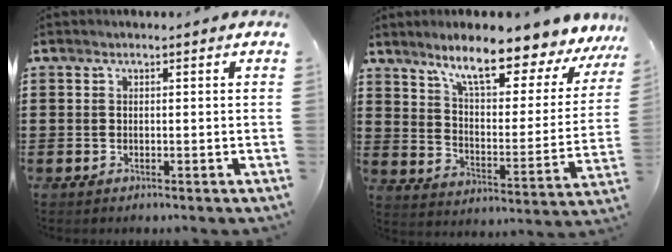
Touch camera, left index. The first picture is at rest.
{"total": 10.8, "force": [8.5, 1.3, 6.7], "torque": [-0.135, -0.053, 0.136]}